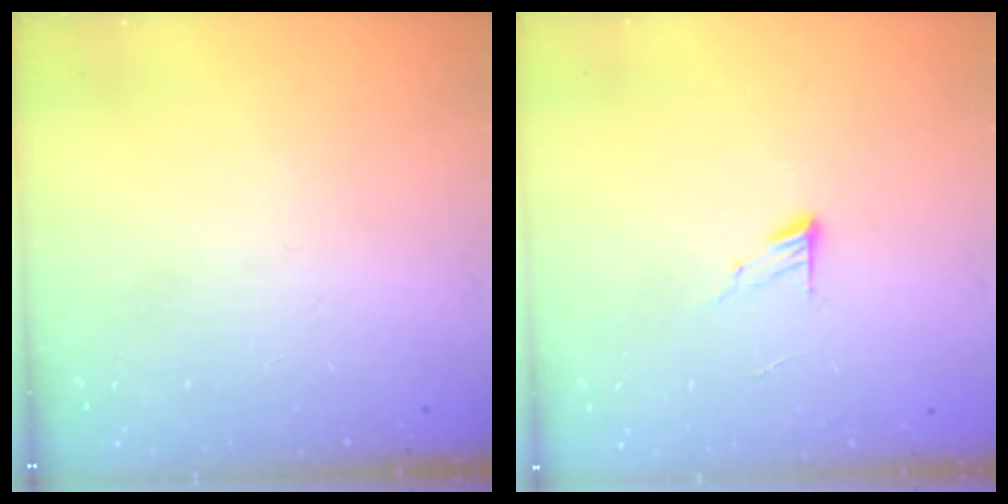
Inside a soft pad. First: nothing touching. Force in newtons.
{"total": 6.2, "press": 6.2, "slide": 0.6}